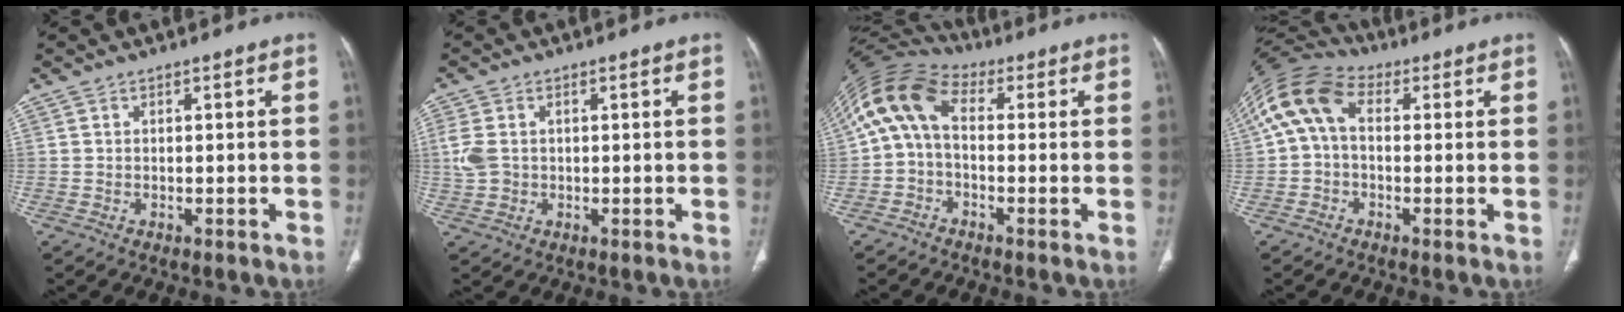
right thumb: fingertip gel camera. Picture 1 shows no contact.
{"total": 4.8, "force": [0.4, 3.5, 3.2], "torque": [-0.084, 0.008, 0.012]}
{"total": 10.6, "force": [0.8, 6.3, 8.4], "torque": [-0.165, 0.037, -0.002]}
{"total": 11.2, "force": [1.6, 7.3, 8.3], "torque": [-0.164, 0.037, 0.016]}